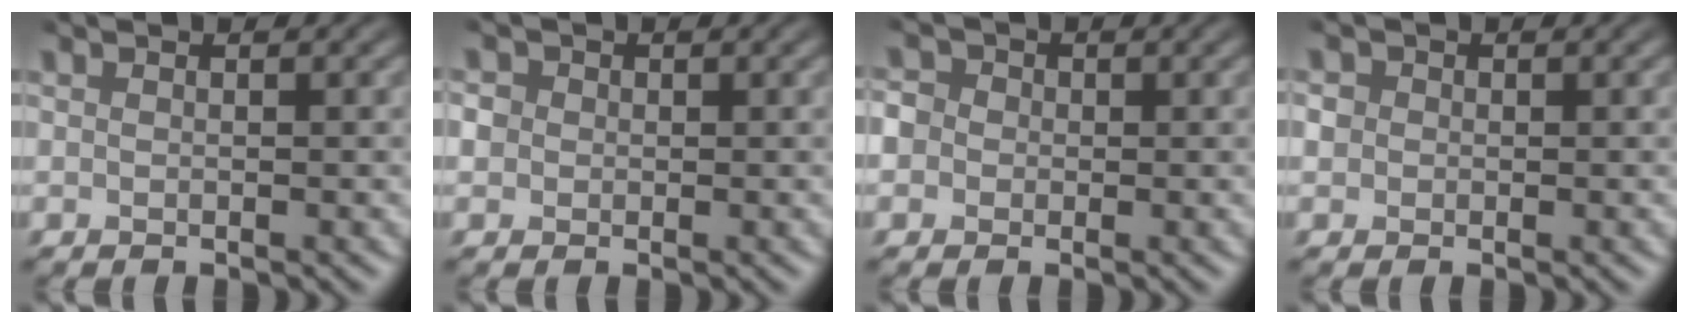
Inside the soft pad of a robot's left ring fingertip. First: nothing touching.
{"total": 2.4, "force": [-1.5, -0.3, -1.9], "torque": [0.009, -0.014, -0.012]}
{"total": 2.8, "force": [-2.1, 0.4, -1.9], "torque": [0.018, -0.015, -0.023]}
{"total": 2.3, "force": [-1.4, -0.4, -1.8], "torque": [0.005, -0.012, -0.009]}